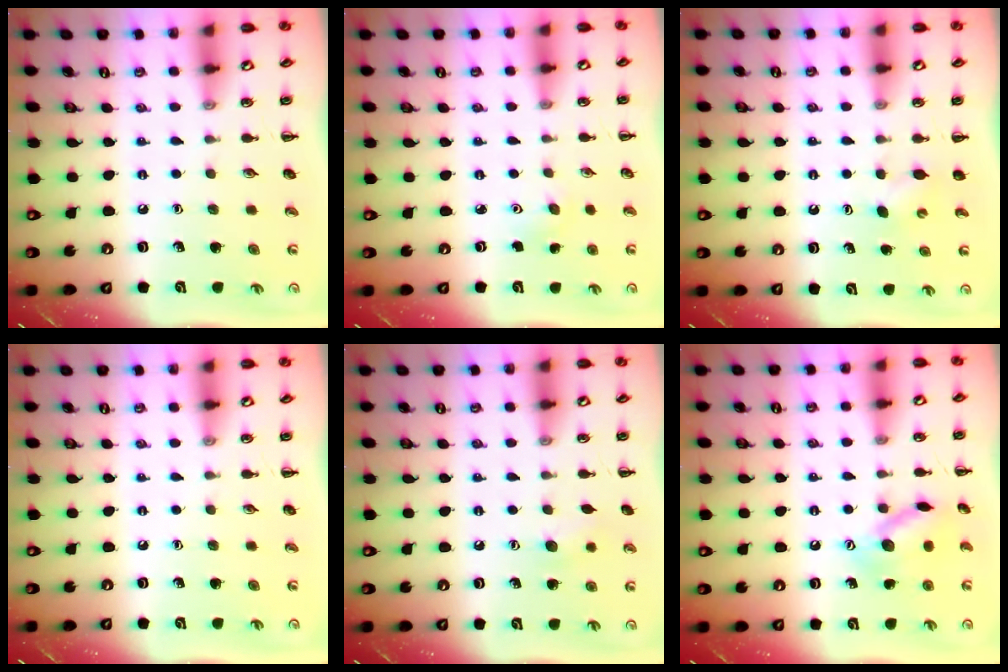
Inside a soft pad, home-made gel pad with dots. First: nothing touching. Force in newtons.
{"total": 3.2, "press": 3.1, "slide": 0.8}
{"total": 2.9, "press": 2.9, "slide": 0.6}
{"total": 0.0}
{"total": 5.7, "press": 5.6, "slide": 1.1}
{"total": 12.1, "press": 12.1, "slide": 0.5}